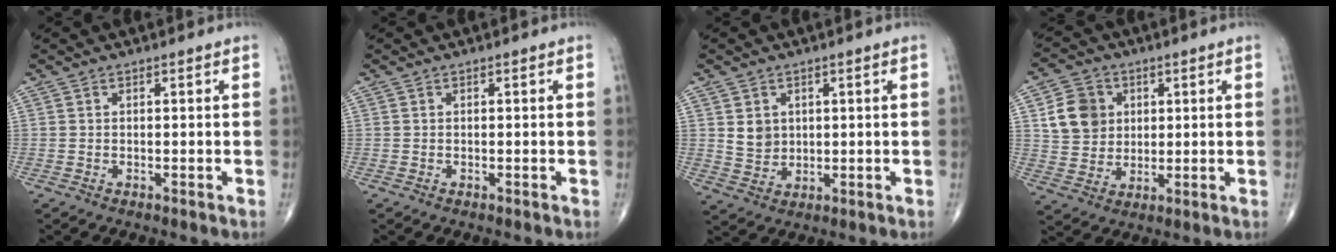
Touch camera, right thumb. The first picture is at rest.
{"total": 0.0}
{"total": 4.4, "force": [1.3, 3.7, 2.1], "torque": [-0.021, -0.012, 0.032]}
{"total": 9.1, "force": [2.5, 7.8, 4.0], "torque": [-0.046, -0.006, 0.049]}